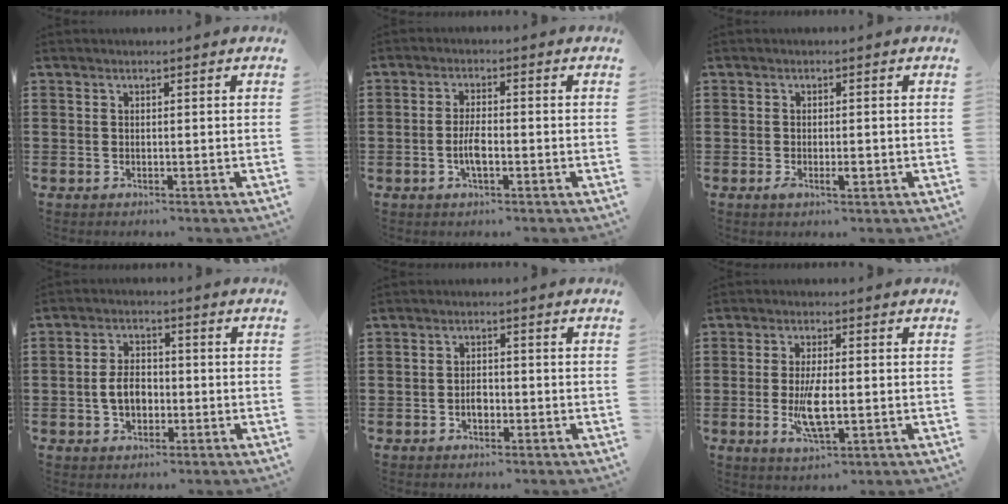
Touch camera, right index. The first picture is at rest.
{"total": 3.7, "force": [-1.0, 1.2, 3.4], "torque": [-0.075, 0.000, -0.024]}
{"total": 2.4, "force": [-0.8, 0.8, 2.1], "torque": [-0.043, -0.005, -0.015]}
{"total": 4.7, "force": [-0.9, 3.0, 3.6], "torque": [-0.068, 0.002, -0.020]}
{"total": 2.3, "force": [-0.7, 1.4, 1.7], "torque": [-0.025, -0.001, -0.015]}
{"total": 6.9, "force": [-1.0, 2.4, 6.4], "torque": [-0.136, -0.009, -0.023]}